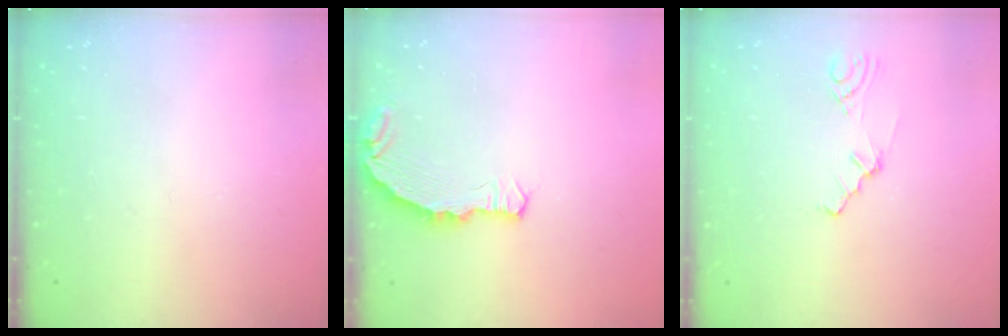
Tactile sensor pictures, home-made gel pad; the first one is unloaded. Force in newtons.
{"total": 5.6, "press": 4.8, "slide": 2.9}
{"total": 2.0, "press": 1.9, "slide": 0.7}